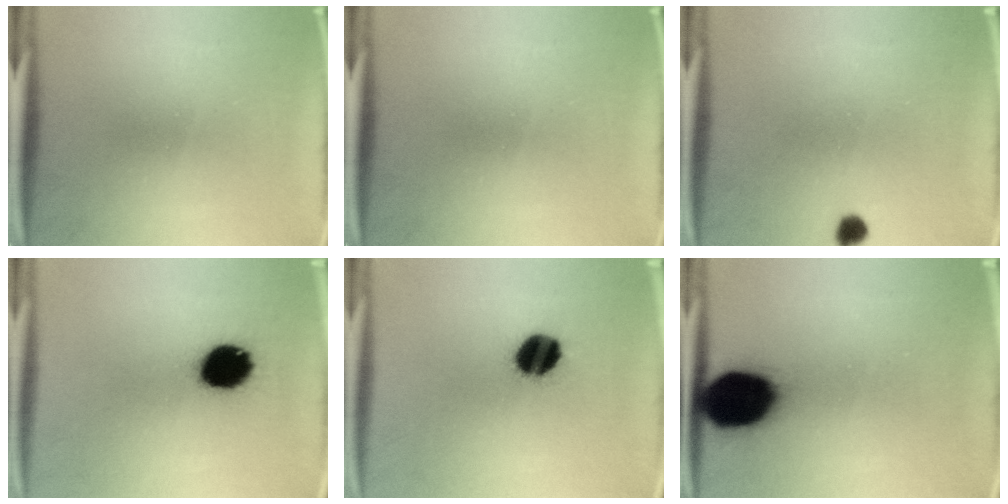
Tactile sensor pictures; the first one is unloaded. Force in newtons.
{"total": 0.0}
{"total": 2.0}
{"total": 12.1}
{"total": 9.8}
{"total": 18.8}